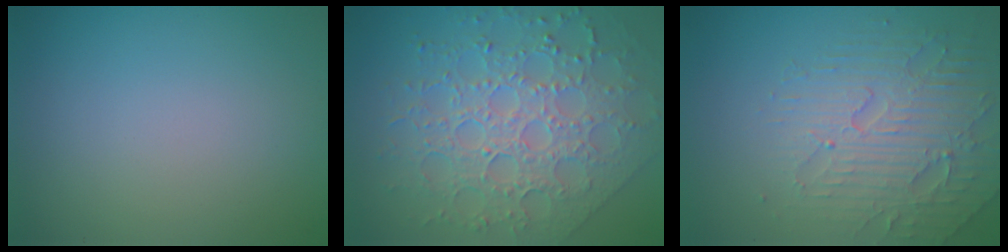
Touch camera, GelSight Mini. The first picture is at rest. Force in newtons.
{"total": 8.5, "press": 6.1, "slide": 5.9}
{"total": 4.2, "press": 4.1, "slide": 0.7}